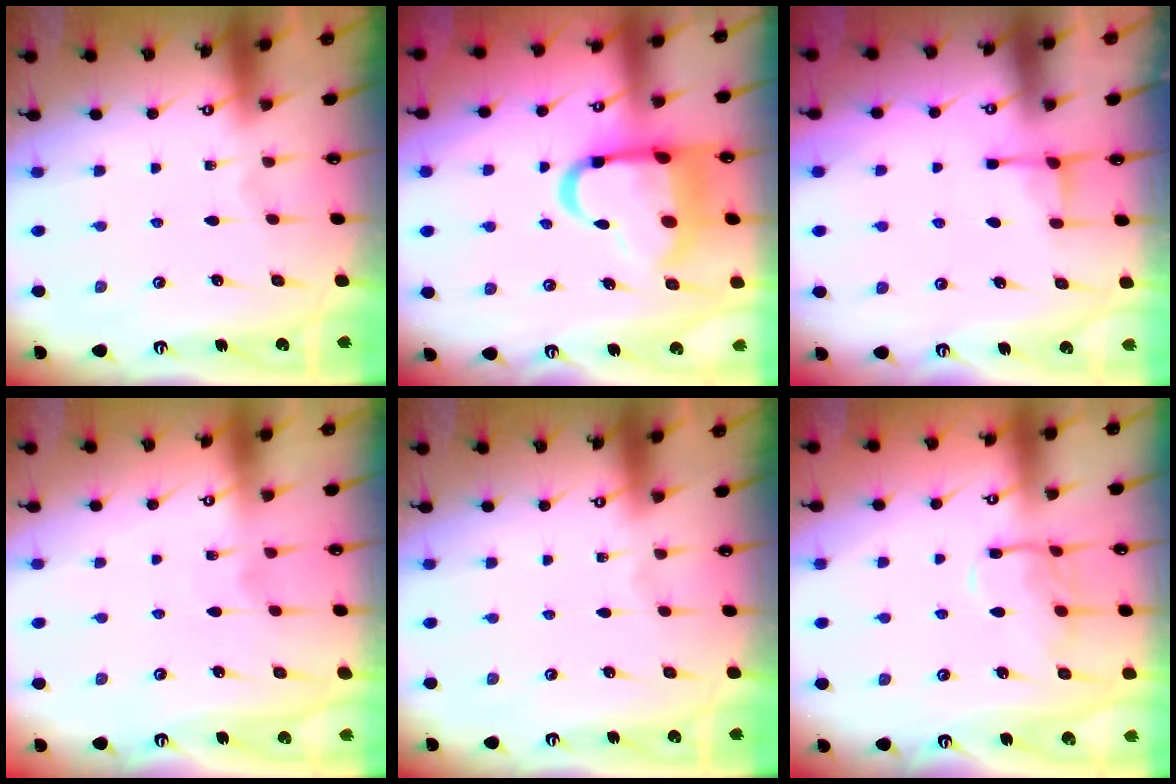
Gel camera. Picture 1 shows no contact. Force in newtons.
{"total": 16.4, "press": 16.3, "slide": 1.8}
{"total": 3.9, "press": 3.9, "slide": 0.5}
{"total": 4.5, "press": 4.4, "slide": 0.5}
{"total": 0.0}
{"total": 10.6, "press": 10.6, "slide": 0.7}